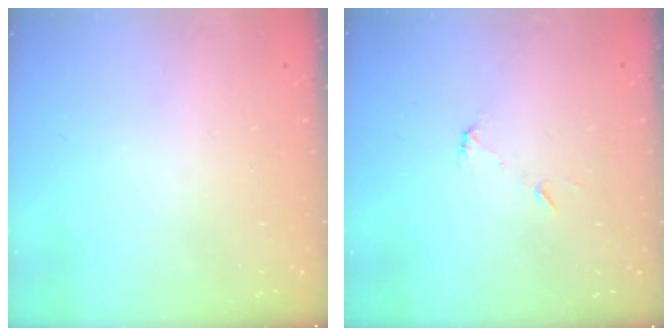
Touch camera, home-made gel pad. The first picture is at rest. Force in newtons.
{"total": 4.9, "press": 4.9, "slide": 0.3}